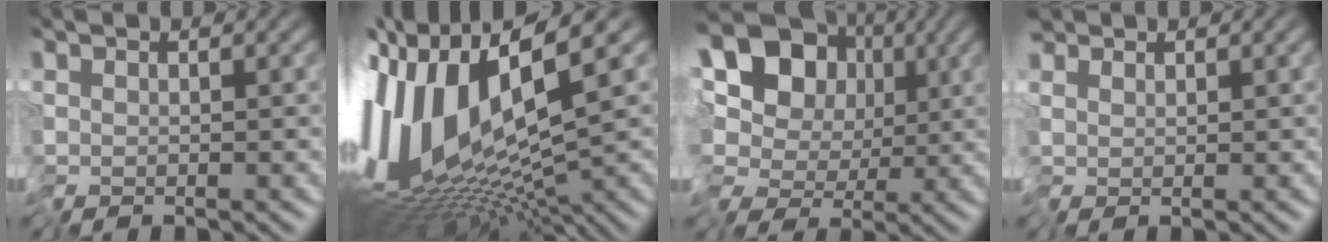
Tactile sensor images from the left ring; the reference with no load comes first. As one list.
[{"total": 13.6, "force": [0.8, 3.8, 13.0], "torque": [-0.268, -0.002, 0.034]}, {"total": 15.9, "force": [-1.0, 13.5, 8.3], "torque": [-0.137, 0.005, -0.047]}, {"total": 1.6, "force": [0.8, 1.0, 0.8], "torque": [-0.024, 0.004, 0.013]}]